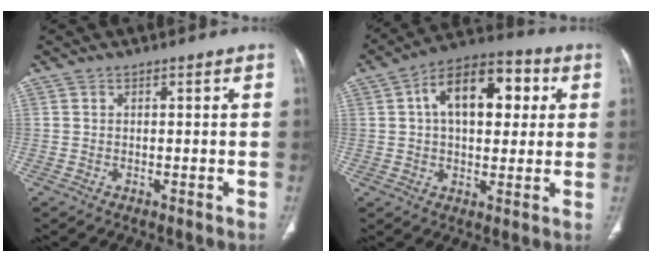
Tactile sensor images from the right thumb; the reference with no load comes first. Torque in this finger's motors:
{"motor_torque": [0.98, 4.03, 0.83, -0.62, 0.18]}